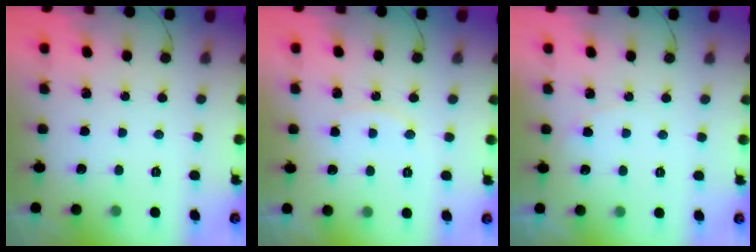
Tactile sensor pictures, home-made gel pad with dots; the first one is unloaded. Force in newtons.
{"total": 4.6, "press": 4.6, "slide": 0.0}
{"total": 2.7, "press": 2.7, "slide": 0.2}